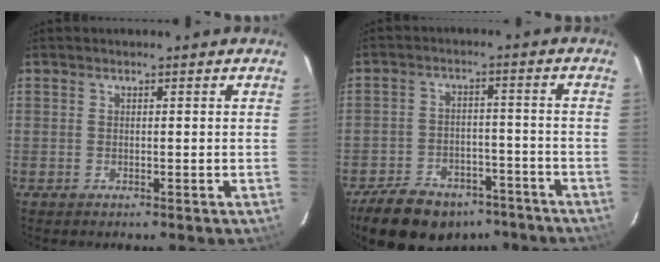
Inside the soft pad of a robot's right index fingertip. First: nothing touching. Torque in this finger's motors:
{"motor_torque": [-0.49, -0.81, -0.49, -0.21]}